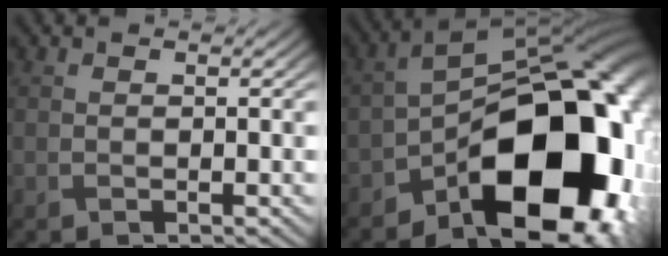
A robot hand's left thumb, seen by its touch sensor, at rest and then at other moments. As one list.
[{"total": 18.9, "force": [-7.4, 10.2, 14.0], "torque": [-0.178, -0.015, -0.122]}]